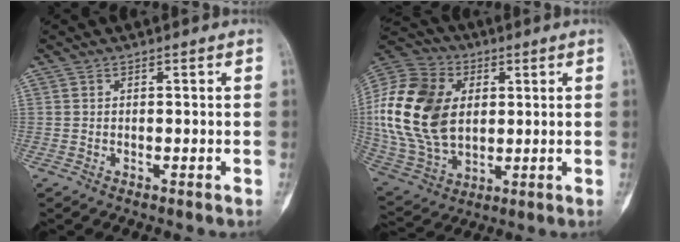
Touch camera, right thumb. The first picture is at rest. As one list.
[{"total": 21.7, "force": [2.9, 15.3, 15.1], "torque": [-0.300, -0.004, 0.061]}]